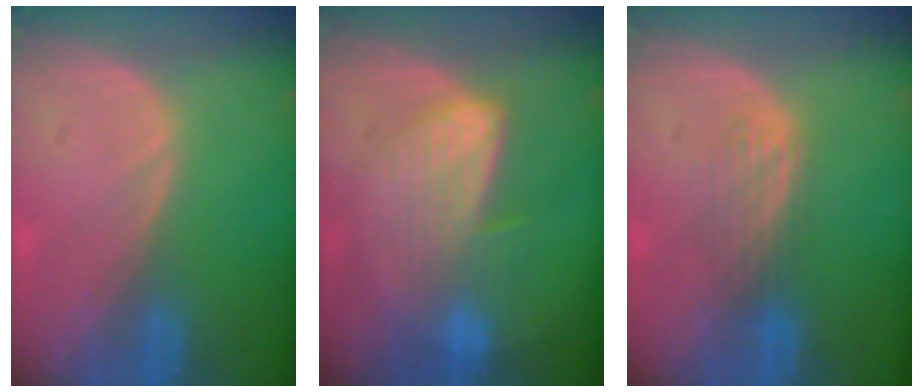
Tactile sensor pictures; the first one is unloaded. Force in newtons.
{"total": 6.5, "press": 6.5, "slide": 1.0}
{"total": 3.4, "press": 3.0, "slide": 1.6}